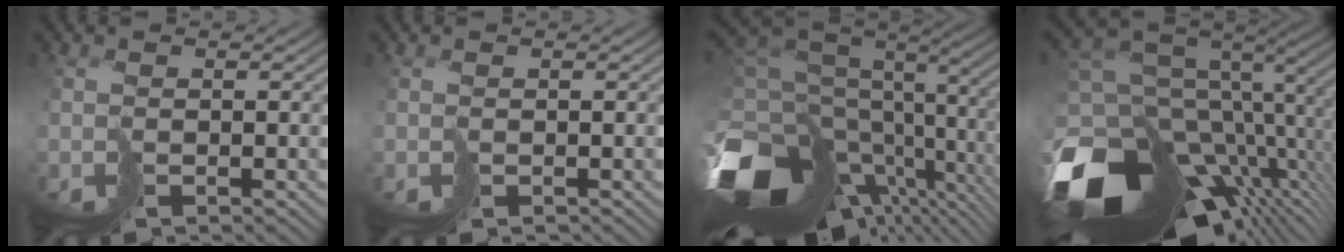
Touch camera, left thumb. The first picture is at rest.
{"total": 0.0}
{"total": 16.6, "force": [-5.3, 8.6, 13.2], "torque": [-0.291, -0.038, -0.045]}
{"total": 15.4, "force": [-3.4, 8.9, 12.1], "torque": [-0.257, -0.037, -0.028]}